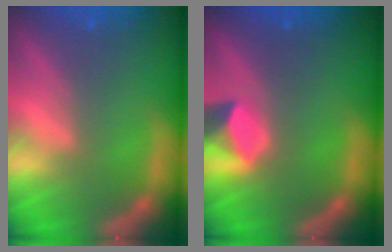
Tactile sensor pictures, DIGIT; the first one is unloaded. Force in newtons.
{"total": 3.0}